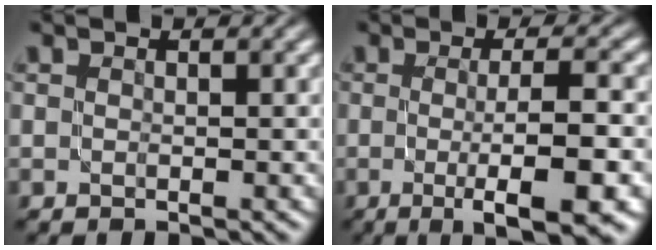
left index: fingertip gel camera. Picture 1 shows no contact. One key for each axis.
{"total": 8.0, "fx": -1.9, "fy": 1.7, "fz": 7.6, "tx": -0.097, "ty": -0.006, "tz": -0.027}